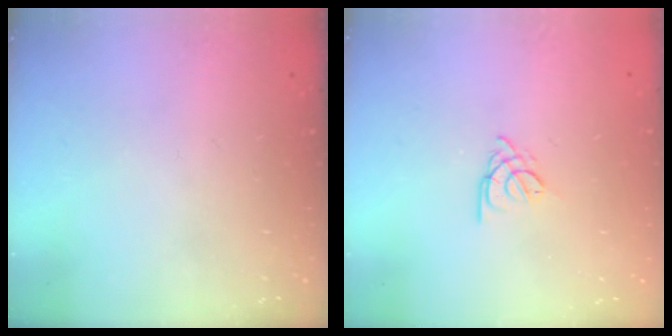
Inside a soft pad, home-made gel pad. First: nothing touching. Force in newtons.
{"total": 2.5, "press": 2.5, "slide": 0.7}